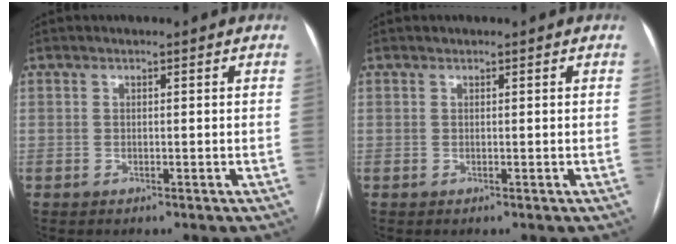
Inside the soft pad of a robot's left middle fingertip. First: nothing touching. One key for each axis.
{"total": 0.0}